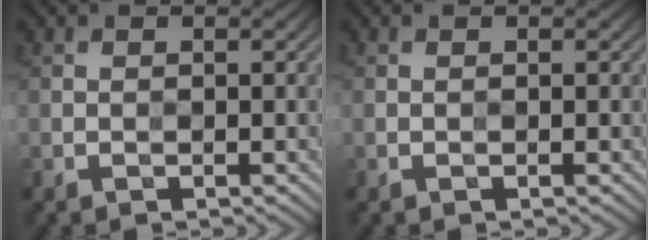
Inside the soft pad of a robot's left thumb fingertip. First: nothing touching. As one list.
[{"total": 0.0}]